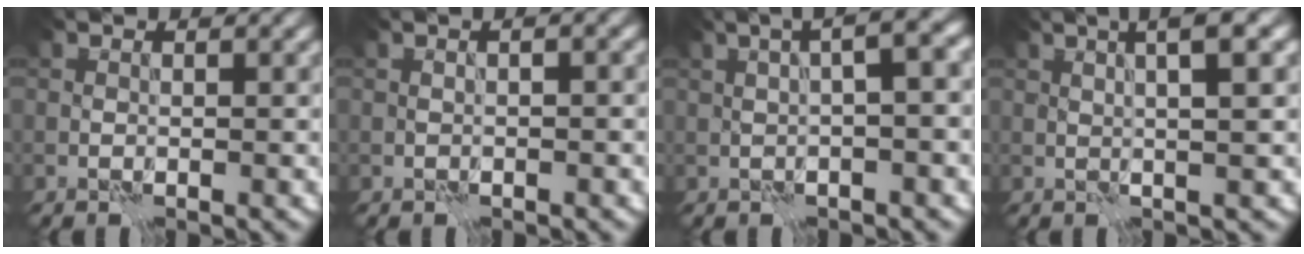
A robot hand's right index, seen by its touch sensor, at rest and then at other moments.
{"total": 1.3, "force": [0.2, 0.5, 1.2], "torque": [-0.016, 0.004, -0.004]}
{"total": 5.7, "force": [1.9, 1.7, 5.1], "torque": [-0.055, 0.028, 0.026]}
{"total": 4.9, "force": [1.9, 1.2, 4.3], "torque": [-0.048, 0.021, 0.018]}